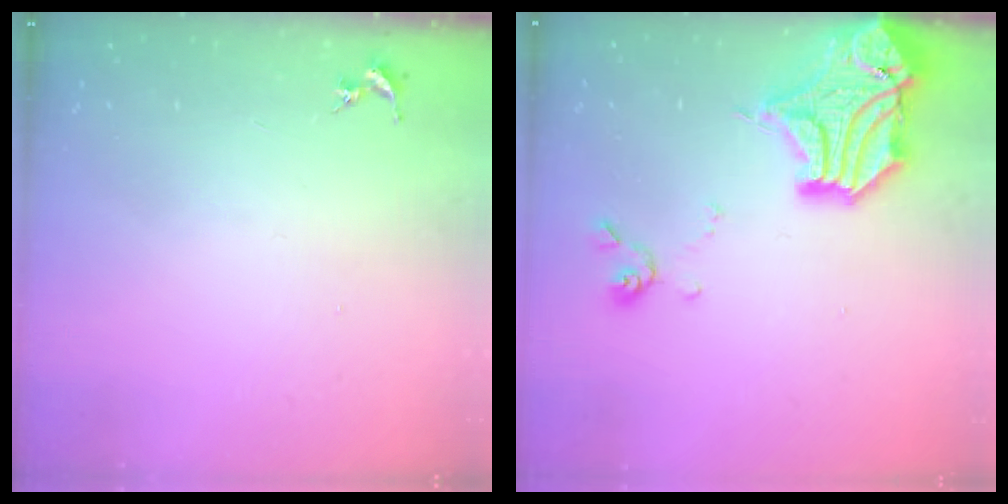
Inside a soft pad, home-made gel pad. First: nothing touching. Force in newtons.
{"total": 20.2, "press": 20.0, "slide": 2.5}